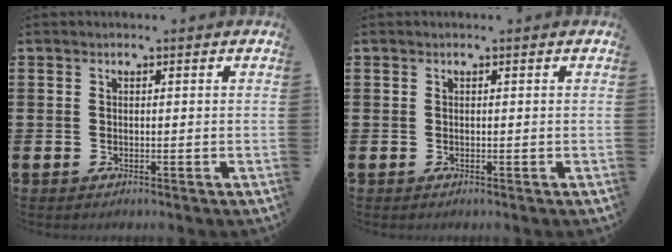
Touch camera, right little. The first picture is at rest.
{"total": 0.0}